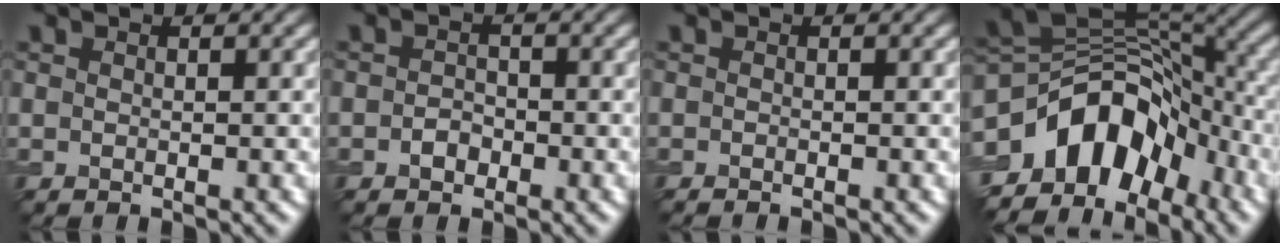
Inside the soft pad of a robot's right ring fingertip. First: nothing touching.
{"total": 1.4, "force": [-0.6, 1.0, 0.6], "torque": [-0.010, 0.001, -0.013]}
{"total": 0.6, "force": [-0.5, 0.1, 0.2], "torque": [-0.002, -0.003, -0.010]}
{"total": 10.9, "force": [-4.9, 7.0, 6.7], "torque": [-0.099, 0.013, -0.092]}